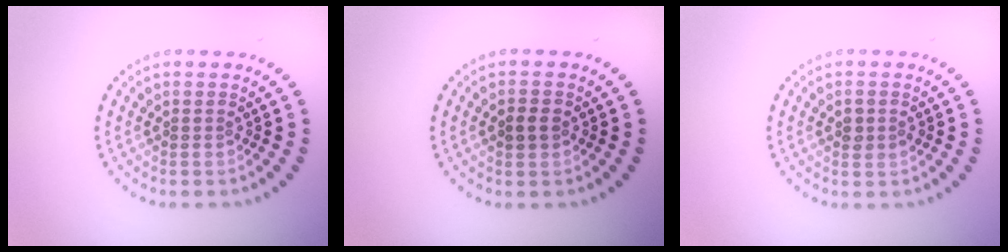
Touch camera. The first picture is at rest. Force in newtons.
{"total": 1.6, "press": 1.6, "slide": 0.1}
{"total": 1.4, "press": 1.4, "slide": 0.1}